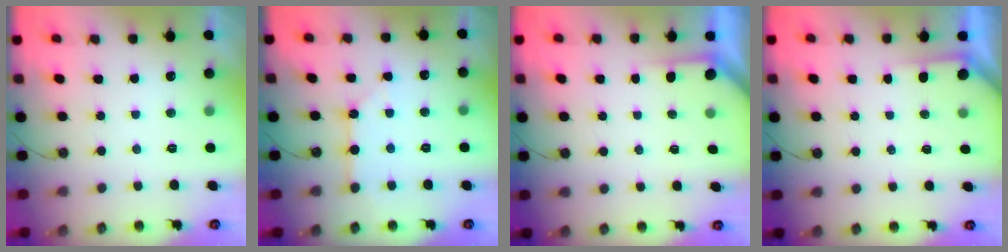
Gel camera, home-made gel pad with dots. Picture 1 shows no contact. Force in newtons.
{"total": 2.5, "press": 2.5, "slide": 0.2}
{"total": 1.7, "press": 1.7, "slide": 0.2}
{"total": 2.7, "press": 2.7, "slide": 0.3}